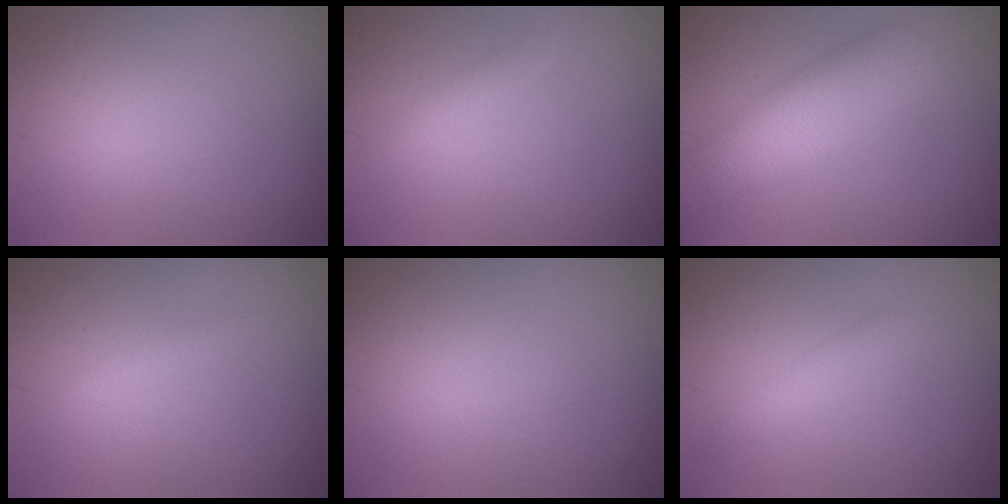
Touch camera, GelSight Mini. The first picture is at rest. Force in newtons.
{"total": 1.0, "press": 1.0, "slide": 0.0}
{"total": 6.0, "press": 6.0, "slide": 0.2}
{"total": 0.9, "press": 0.9, "slide": 0.1}
{"total": 0.0}
{"total": 1.9, "press": 1.9, "slide": 0.0}